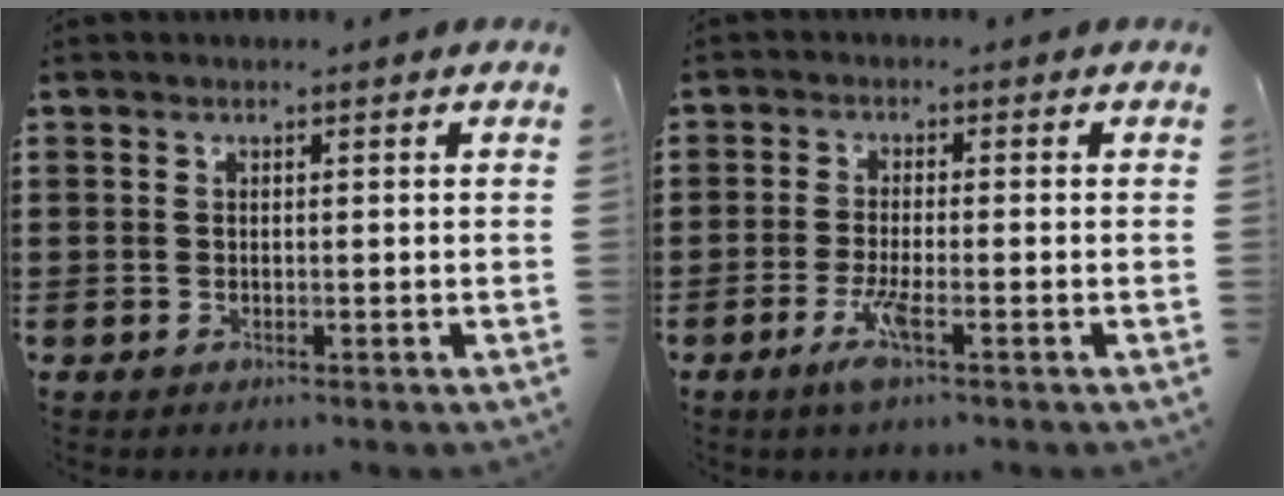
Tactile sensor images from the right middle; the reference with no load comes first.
{"total": 4.4, "force": [-2.0, 0.5, 3.8], "torque": [-0.084, -0.013, -0.040]}